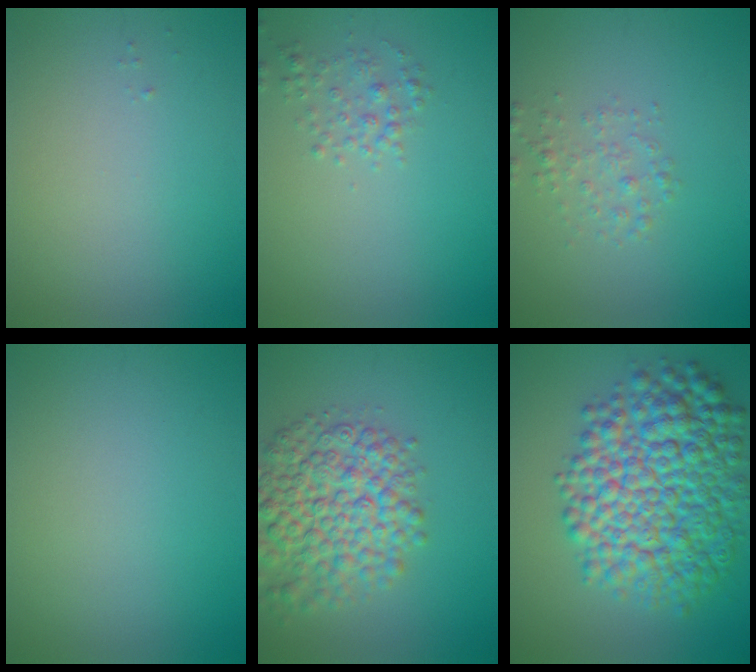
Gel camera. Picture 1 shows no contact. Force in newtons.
{"total": 1.6, "press": 1.6, "slide": 0.1}
{"total": 1.7, "press": 1.7, "slide": 0.1}
{"total": 0.0}
{"total": 8.1, "press": 8.1, "slide": 0.3}
{"total": 11.3, "press": 11.3, "slide": 0.0}